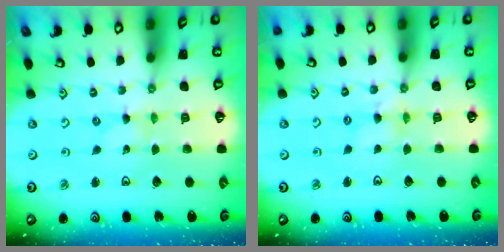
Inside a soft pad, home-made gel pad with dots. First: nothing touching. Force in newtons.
{"total": 3.6, "press": 3.5, "slide": 0.4}